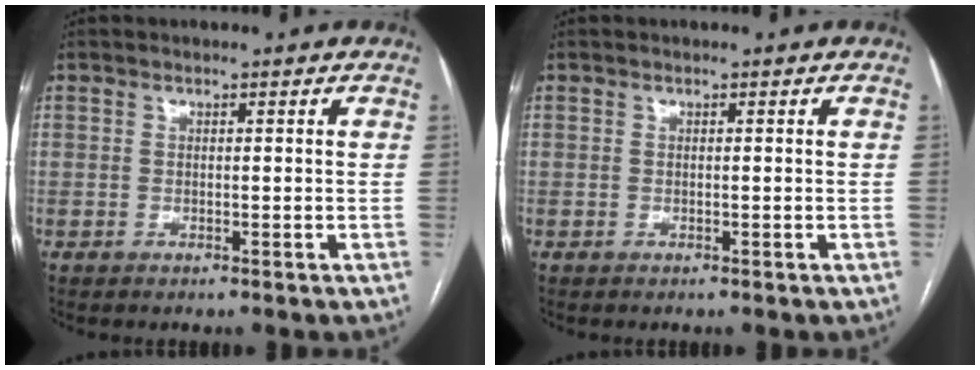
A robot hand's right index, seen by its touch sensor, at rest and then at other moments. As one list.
[{"total": 0.0}]